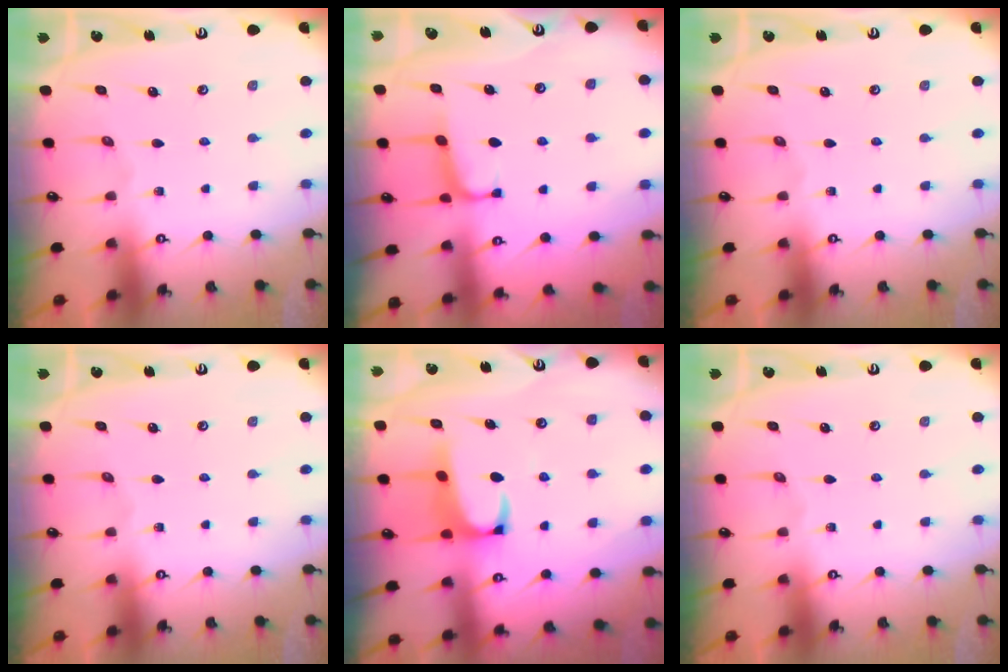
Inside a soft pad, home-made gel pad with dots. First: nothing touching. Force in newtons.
{"total": 0.6, "press": 0.1, "slide": 0.6}
{"total": 0.0}
{"total": 0.0}
{"total": 2.2, "press": 2.0, "slide": 0.9}
{"total": 0.0}